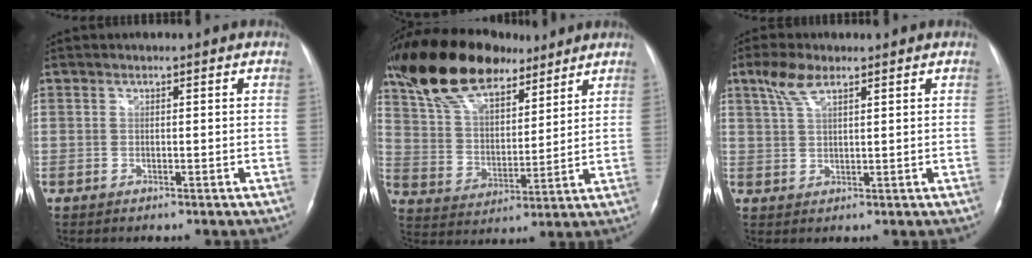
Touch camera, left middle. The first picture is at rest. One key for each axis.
{"total": 18.2, "fx": 13.6, "fy": 7.3, "fz": 9.6, "tx": -0.189, "ty": 0.034, "tz": 0.249}
{"total": 4.5, "fx": 2.9, "fy": 1.3, "fz": 3.1, "tx": -0.073, "ty": 0.012, "tz": 0.065}